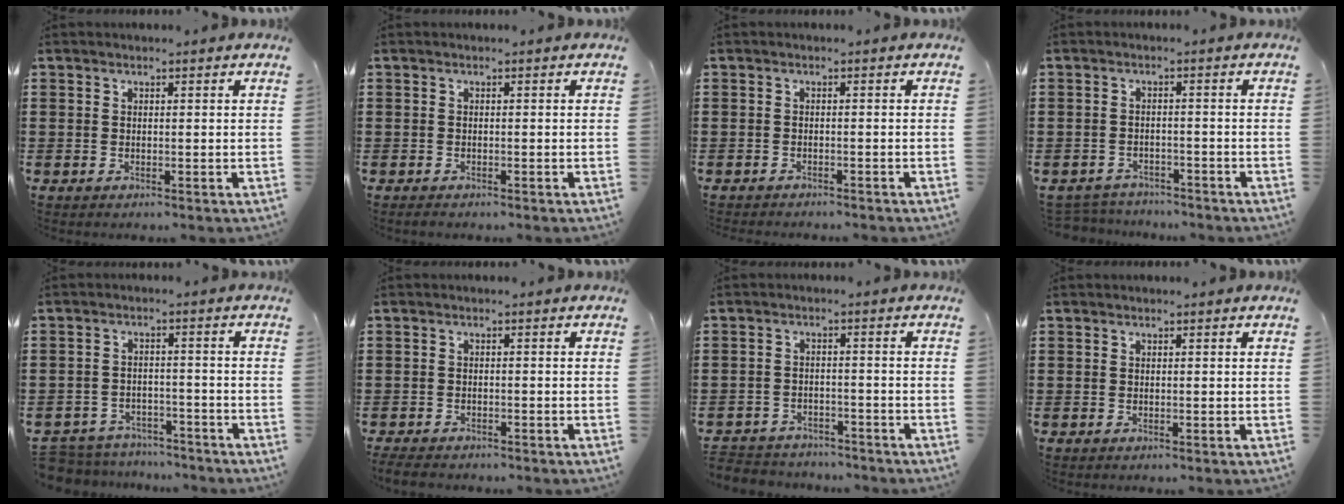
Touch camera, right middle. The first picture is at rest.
{"total": 0.5, "force": [-0.5, 0.1, 0.1], "torque": [-0.003, -0.003, -0.010]}
{"total": 0.9, "force": [-0.9, -0.1, 0.0], "torque": [-0.003, -0.001, -0.018]}
{"total": 2.7, "force": [-2.6, 0.4, -0.2], "torque": [-0.005, -0.003, -0.057]}
{"total": 4.7, "force": [-4.7, 0.7, 0.0], "torque": [-0.019, 0.001, -0.102]}
{"total": 1.9, "force": [-1.9, 0.3, 0.3], "torque": [-0.018, -0.004, -0.042]}
{"total": 3.2, "force": [-3.2, 0.7, -0.3], "torque": [-0.004, -0.002, -0.068]}
{"total": 0.0}